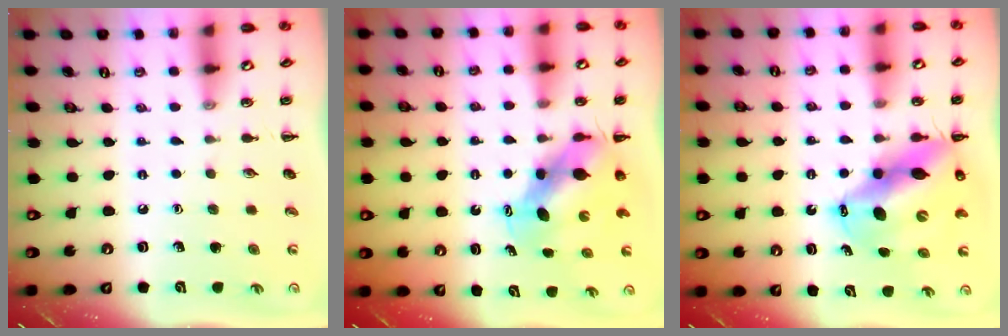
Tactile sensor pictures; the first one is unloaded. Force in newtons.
{"total": 6.6, "press": 6.4, "slide": 1.3}
{"total": 13.7, "press": 13.3, "slide": 3.6}